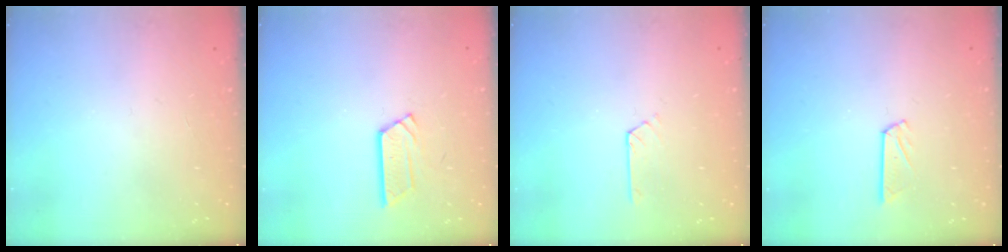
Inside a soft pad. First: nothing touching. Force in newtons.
{"total": 5.1, "press": 5.1, "slide": 0.4}
{"total": 2.1, "press": 2.0, "slide": 0.3}
{"total": 5.2, "press": 5.2, "slide": 0.3}